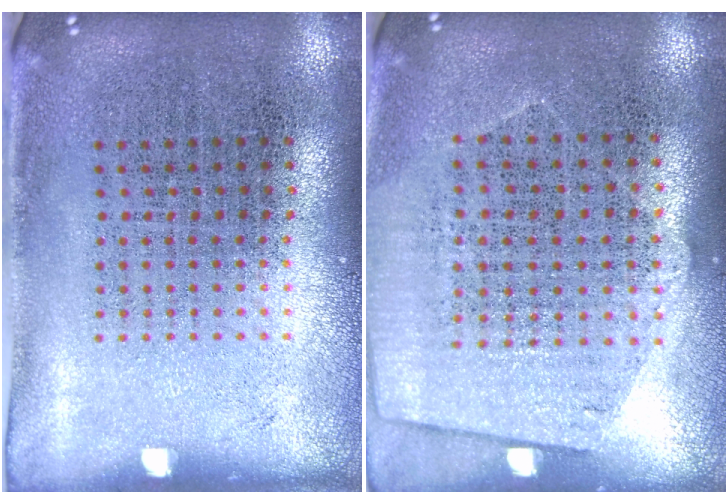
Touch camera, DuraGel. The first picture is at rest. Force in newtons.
{"total": 1.2, "press": 1.0, "slide": 0.6}